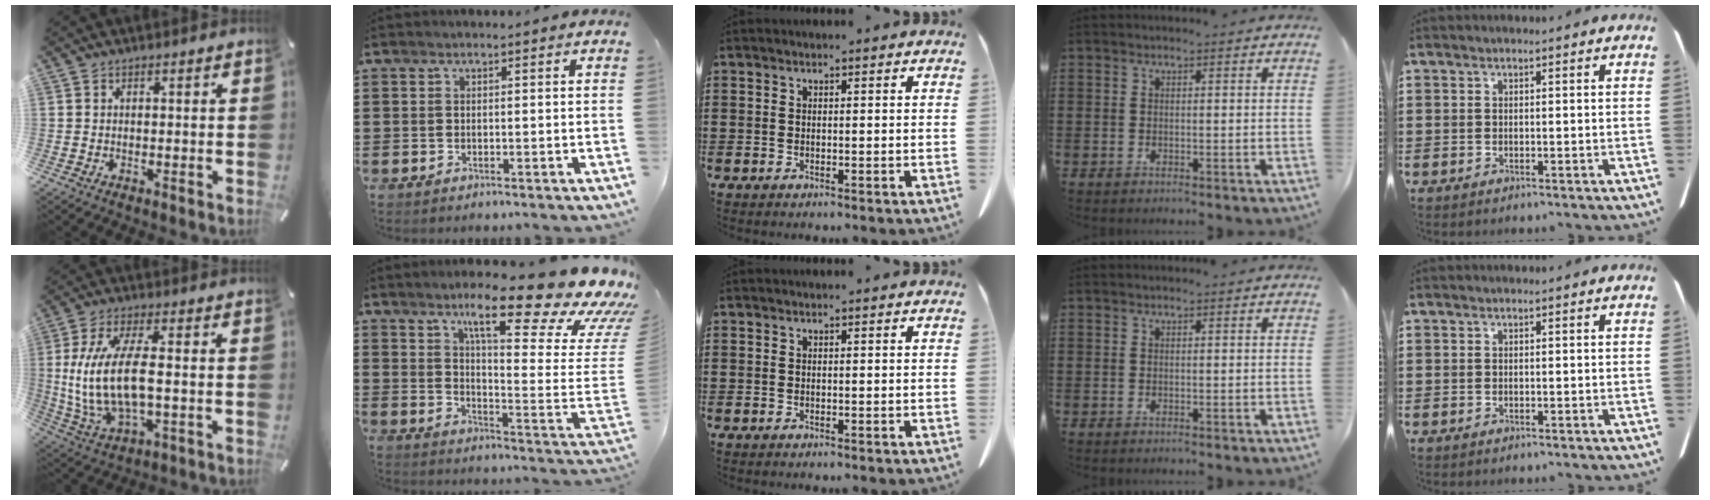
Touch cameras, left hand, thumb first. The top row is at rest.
{"thumb": {"total": 14.8, "force": [0.4, 6.7, 13.2], "torque": [-0.286, -0.011, 0.006]}, "index": {"total": 18.9, "force": [13.3, 2.9, 13.1], "torque": [-0.223, -0.080, 0.212]}}